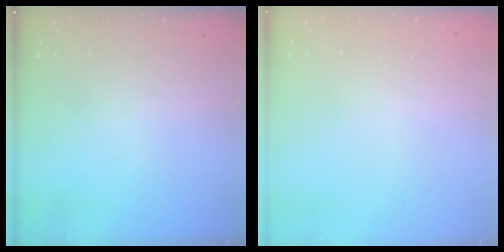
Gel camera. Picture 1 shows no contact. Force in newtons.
{"total": 0.0}